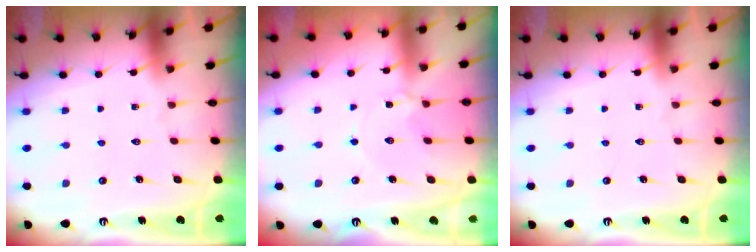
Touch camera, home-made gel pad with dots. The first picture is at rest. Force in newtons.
{"total": 2.2, "press": 2.2, "slide": 0.2}
{"total": 0.0}